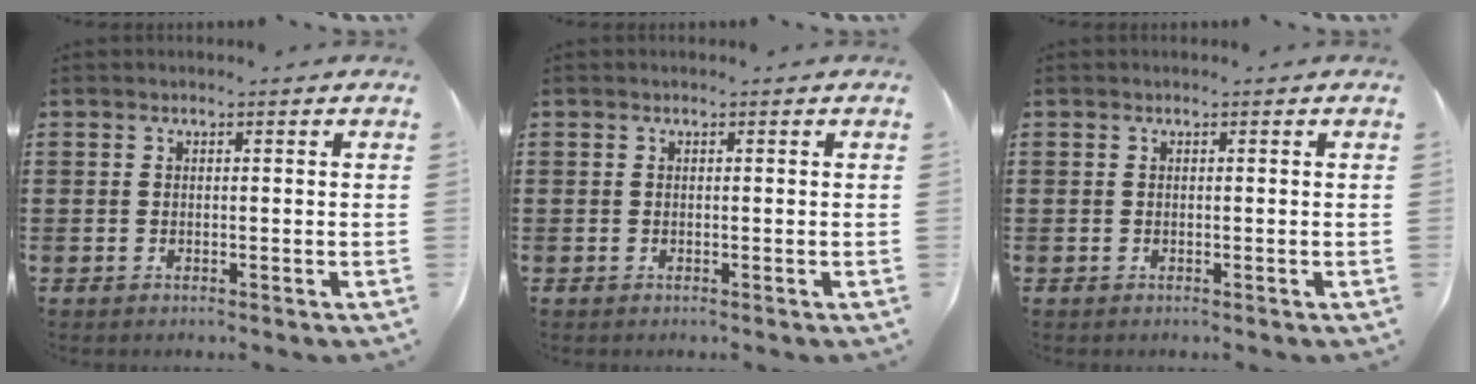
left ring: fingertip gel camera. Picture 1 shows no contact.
{"total": 0.0}
{"total": 0.0}